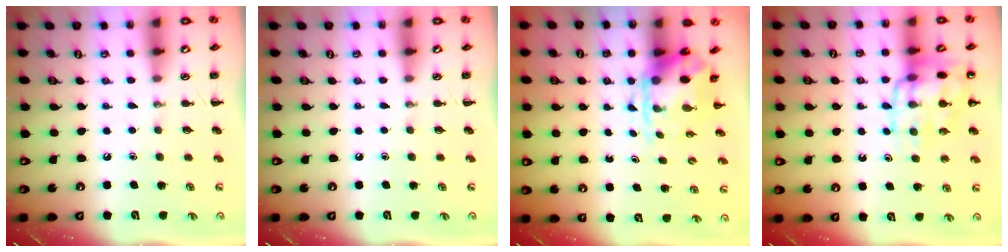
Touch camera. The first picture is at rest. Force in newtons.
{"total": 0.0}
{"total": 3.5, "press": 3.4, "slide": 0.9}
{"total": 15.4, "press": 15.3, "slide": 2.0}